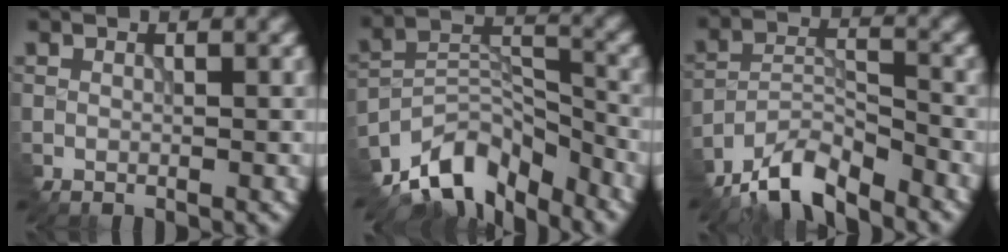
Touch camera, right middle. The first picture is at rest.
{"total": 8.2, "force": [-6.7, 3.5, 3.2], "torque": [-0.046, -0.001, -0.138]}
{"total": 6.4, "force": [-5.6, 1.6, 2.6], "torque": [-0.045, -0.003, -0.113]}